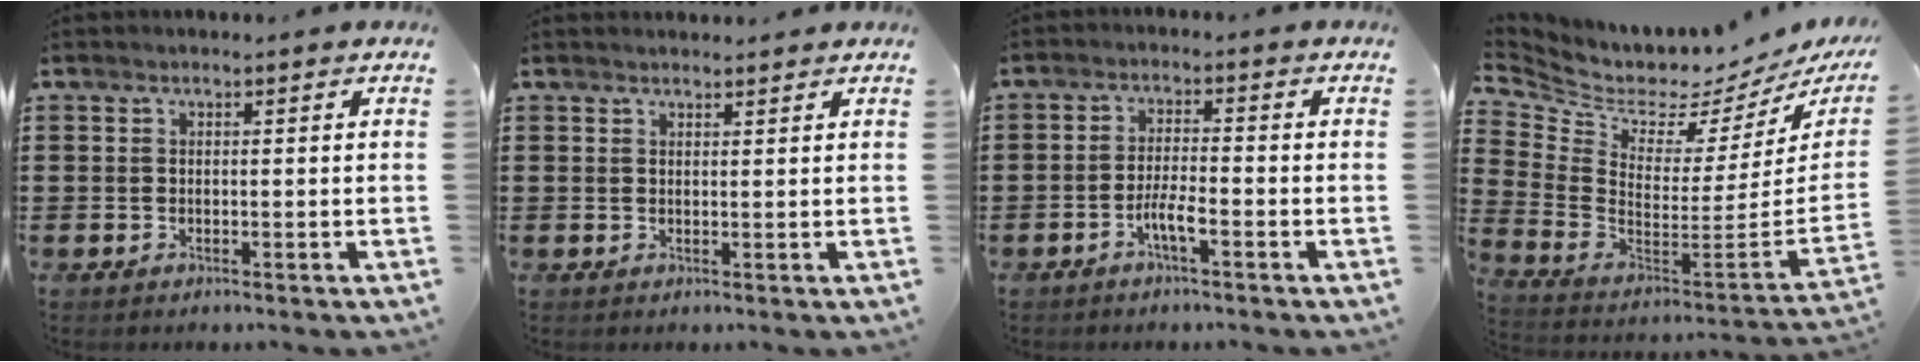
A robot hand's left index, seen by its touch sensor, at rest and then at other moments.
{"total": 1.1, "force": [1.1, 0.1, 0.1], "torque": [-0.003, 0.000, 0.023]}
{"total": 3.7, "force": [-1.9, 0.6, 3.1], "torque": [-0.060, 0.001, -0.036]}
{"total": 2.6, "force": [2.0, 1.6, 0.8], "torque": [-0.043, -0.047, 0.026]}